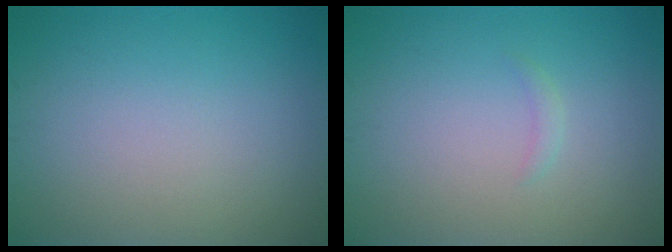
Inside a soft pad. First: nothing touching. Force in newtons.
{"total": 0.6, "press": 0.6, "slide": 0.1}